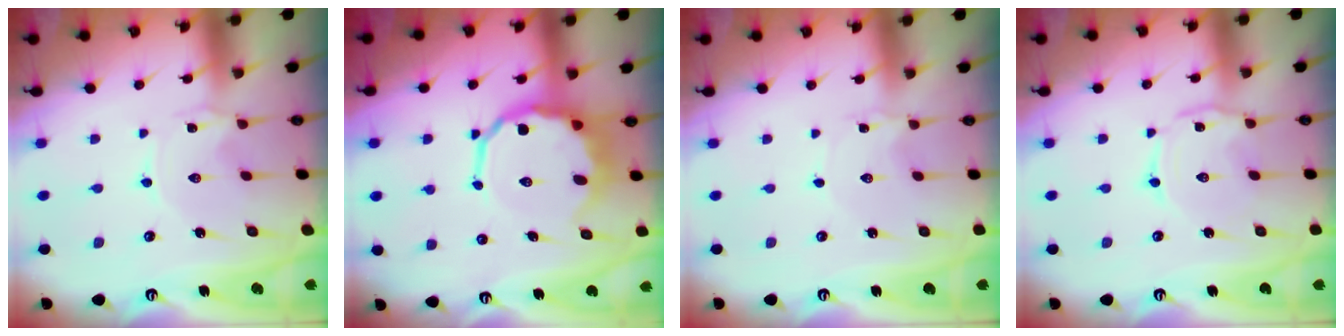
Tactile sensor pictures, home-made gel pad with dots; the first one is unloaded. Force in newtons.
{"total": 10.4, "press": 10.0, "slide": 3.1}
{"total": 0.6, "press": 0.6, "slide": 0.1}
{"total": 2.8, "press": 2.8, "slide": 0.4}